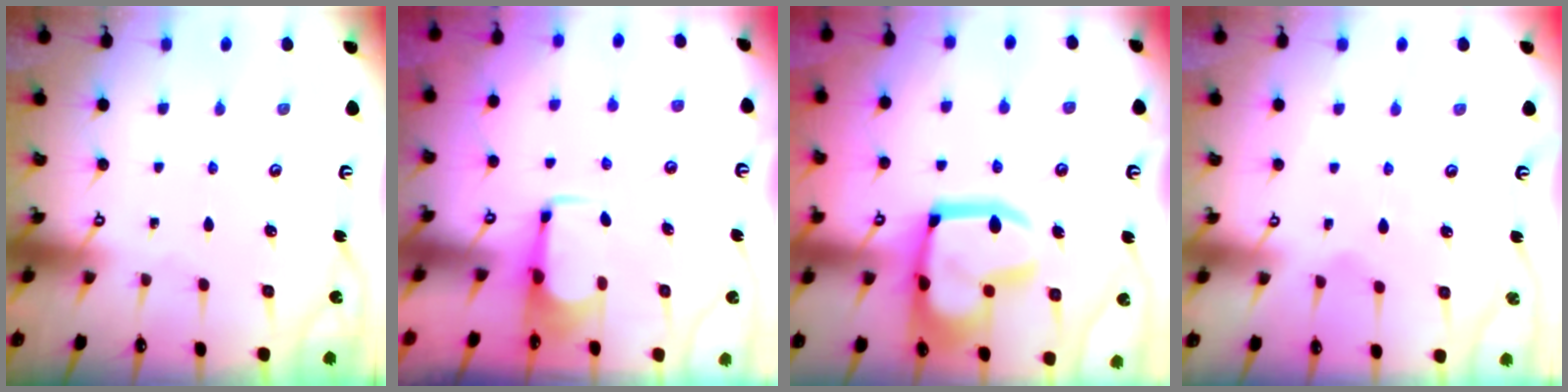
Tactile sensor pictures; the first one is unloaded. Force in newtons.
{"total": 1.7, "press": 1.6, "slide": 0.7}
{"total": 15.7, "press": 15.6, "slide": 2.0}
{"total": 1.1, "press": 0.1, "slide": 1.1}